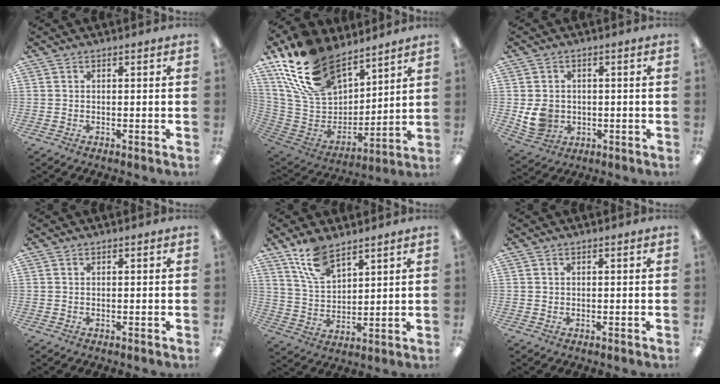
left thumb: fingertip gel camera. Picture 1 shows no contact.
{"total": 22.7, "force": [15.4, 12.4, 11.1], "torque": [-0.225, -0.081, 0.287]}
{"total": 6.5, "force": [-0.4, 5.8, 2.9], "torque": [-0.047, 0.003, -0.004]}
{"total": 0.7, "force": [0.3, 0.3, 0.5], "torque": [-0.010, 0.003, 0.005]}
{"total": 10.5, "force": [7.7, 4.7, 5.4], "torque": [-0.118, -0.027, 0.145]}
{"total": 0.7, "force": [0.3, 0.6, 0.2], "torque": [-0.005, 0.004, 0.004]}